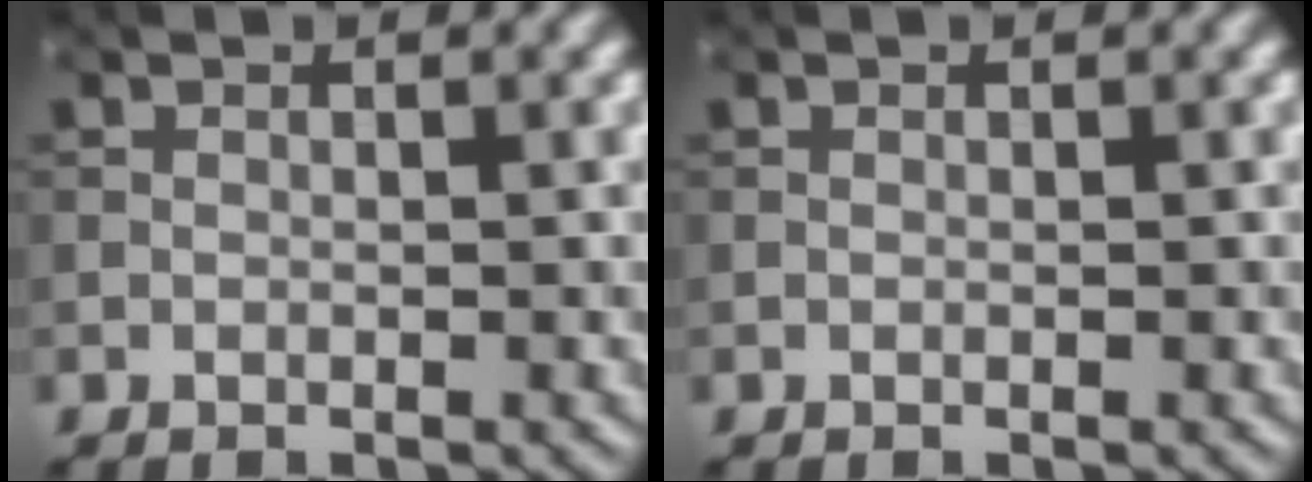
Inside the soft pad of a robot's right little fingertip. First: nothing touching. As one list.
[{"total": 0.0}]